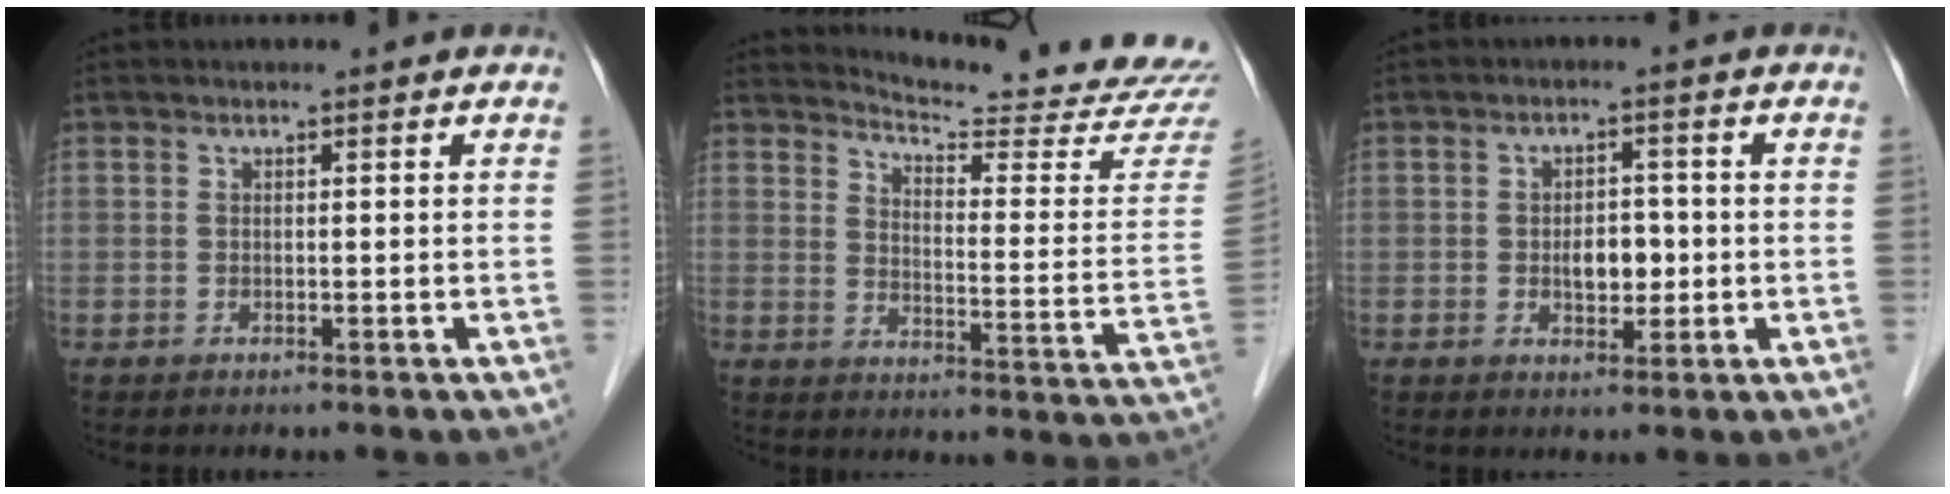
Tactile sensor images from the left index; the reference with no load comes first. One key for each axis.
{"total": 19.4, "fx": 19.1, "fy": 0.0, "fz": 3.3, "tx": -0.049, "ty": -0.133, "tz": 0.218}
{"total": 4.1, "fx": -0.6, "fy": 2.4, "fz": 3.2, "tx": -0.050, "ty": 0.004, "tz": -0.005}